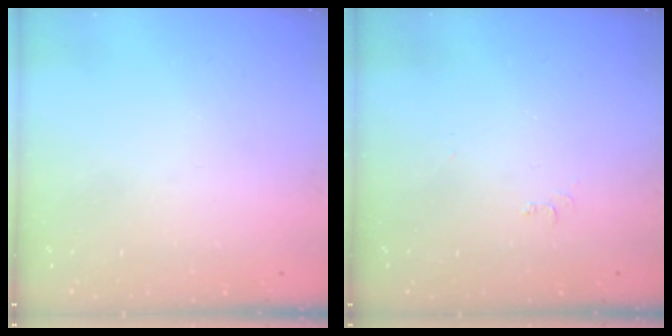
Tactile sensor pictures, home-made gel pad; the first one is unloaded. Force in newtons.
{"total": 6.1, "press": 6.1, "slide": 0.7}